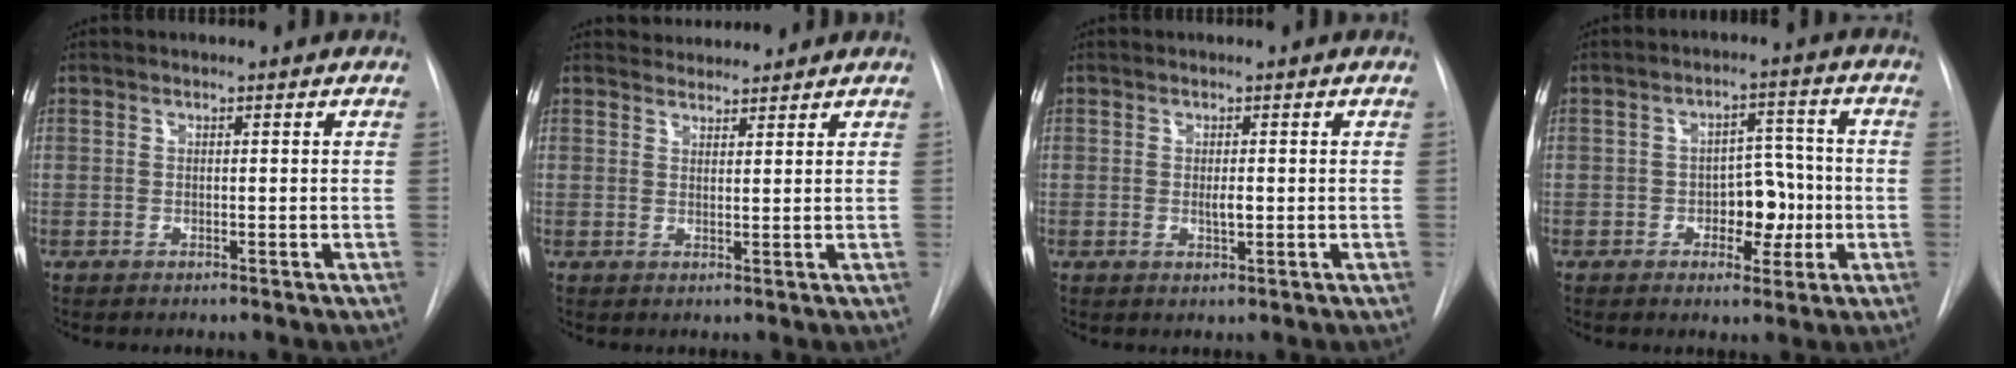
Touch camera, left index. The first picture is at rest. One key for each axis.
{"total": 3.1, "fx": 3.1, "fy": 0.5, "fz": -0.3, "tx": -0.001, "ty": 0.017, "tz": 0.051}
{"total": 1.4, "fx": -0.2, "fy": 0.4, "fz": 1.3, "tx": -0.023, "ty": -0.006, "tz": -0.003}
{"total": 6.4, "fx": -1.8, "fy": 3.8, "fz": 4.9, "tx": -0.064, "ty": 0.014, "tz": -0.024}